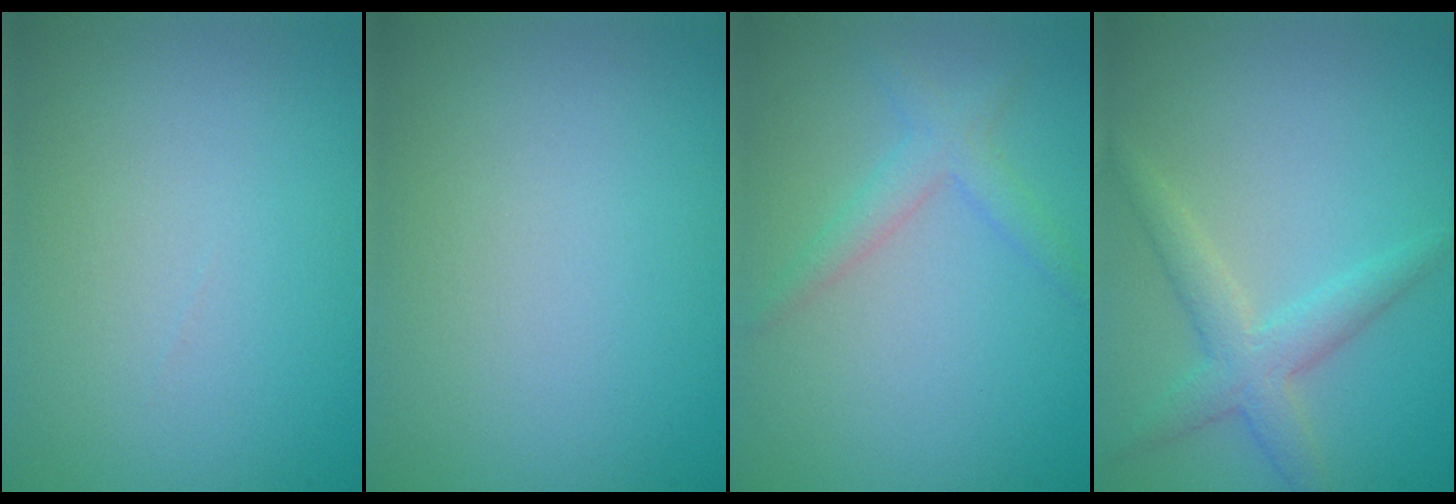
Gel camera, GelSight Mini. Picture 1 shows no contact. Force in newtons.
{"total": 0.0}
{"total": 2.2, "press": 2.2, "slide": 0.1}
{"total": 3.1, "press": 3.1, "slide": 0.0}